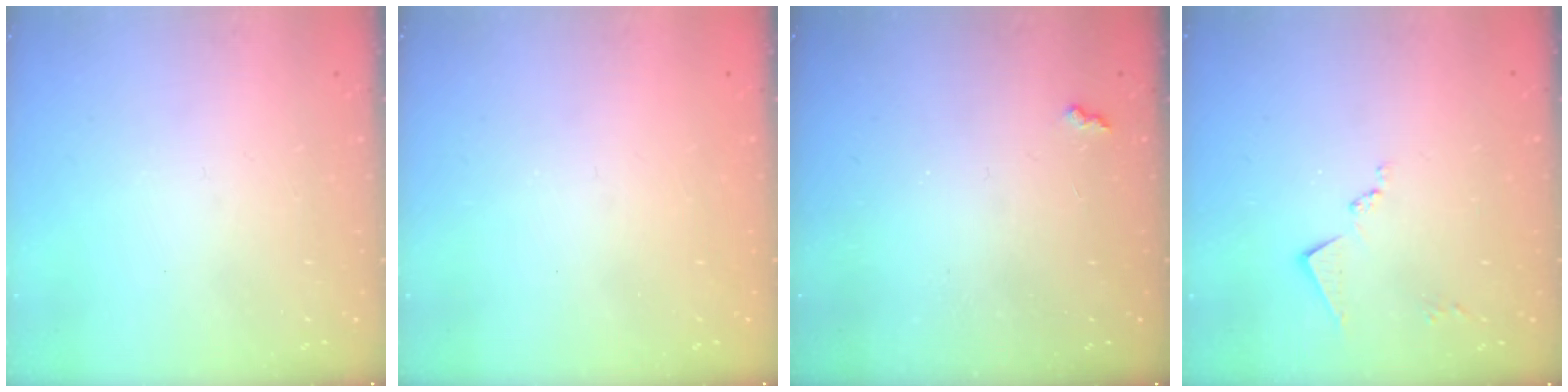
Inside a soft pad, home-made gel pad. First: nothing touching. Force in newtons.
{"total": 1.5, "press": 1.3, "slide": 0.9}
{"total": 2.6, "press": 2.5, "slide": 0.5}
{"total": 8.8, "press": 8.8, "slide": 0.4}